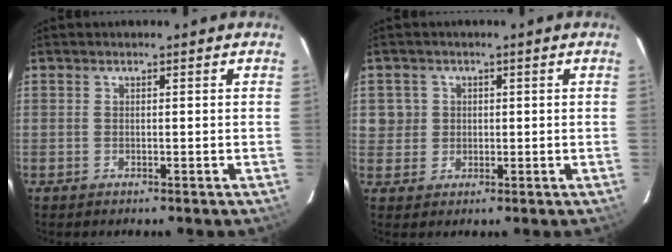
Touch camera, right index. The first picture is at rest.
{"total": 3.9, "force": [0.7, 3.8, 0.3], "torque": [0.009, 0.021, 0.016]}